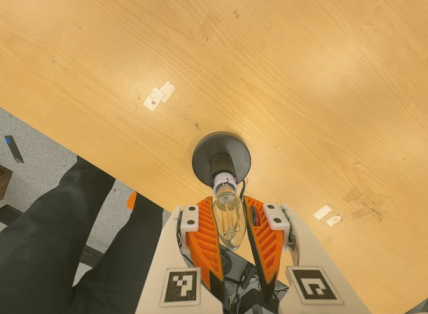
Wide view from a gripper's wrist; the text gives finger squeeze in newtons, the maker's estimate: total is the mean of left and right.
{"total": 13.4, "left": 14.6, "right": 12.2}